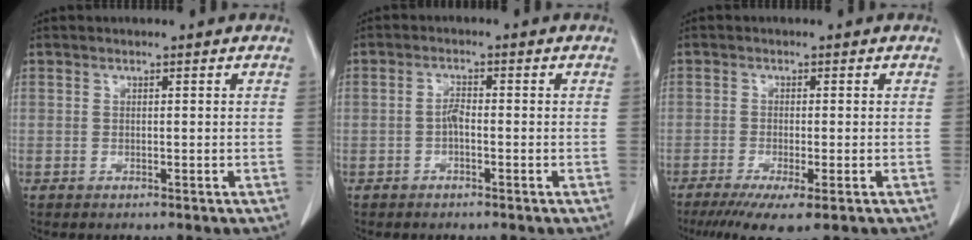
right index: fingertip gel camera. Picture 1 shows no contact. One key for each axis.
{"total": 1.7, "fx": -0.6, "fy": 0.5, "fz": 1.5, "tx": -0.029, "ty": 0.003, "tz": -0.011}
{"total": 7.1, "fx": -4.6, "fy": 0.8, "fz": 5.3, "tx": -0.082, "ty": -0.019, "tz": -0.073}